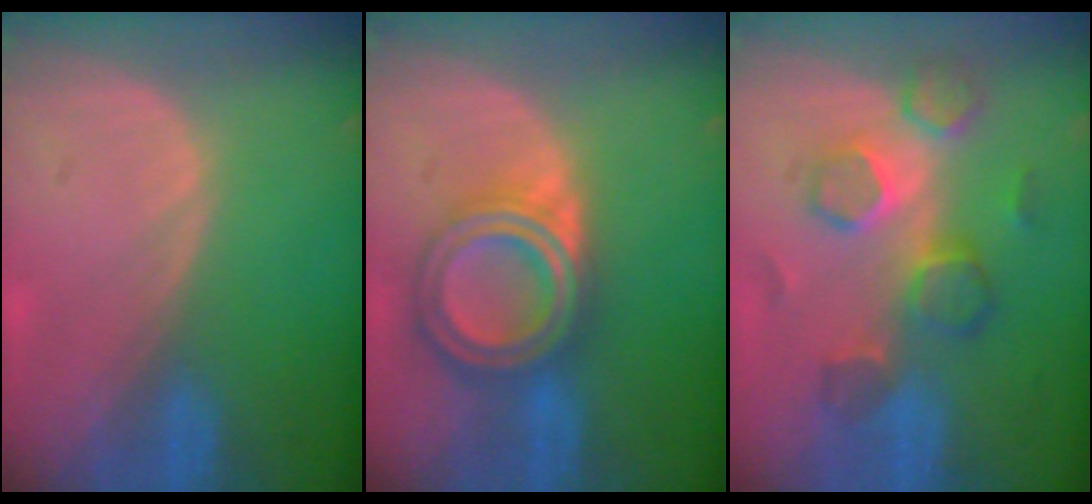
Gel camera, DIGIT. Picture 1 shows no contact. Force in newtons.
{"total": 7.7, "press": 7.7, "slide": 0.5}
{"total": 8.0, "press": 7.8, "slide": 1.7}